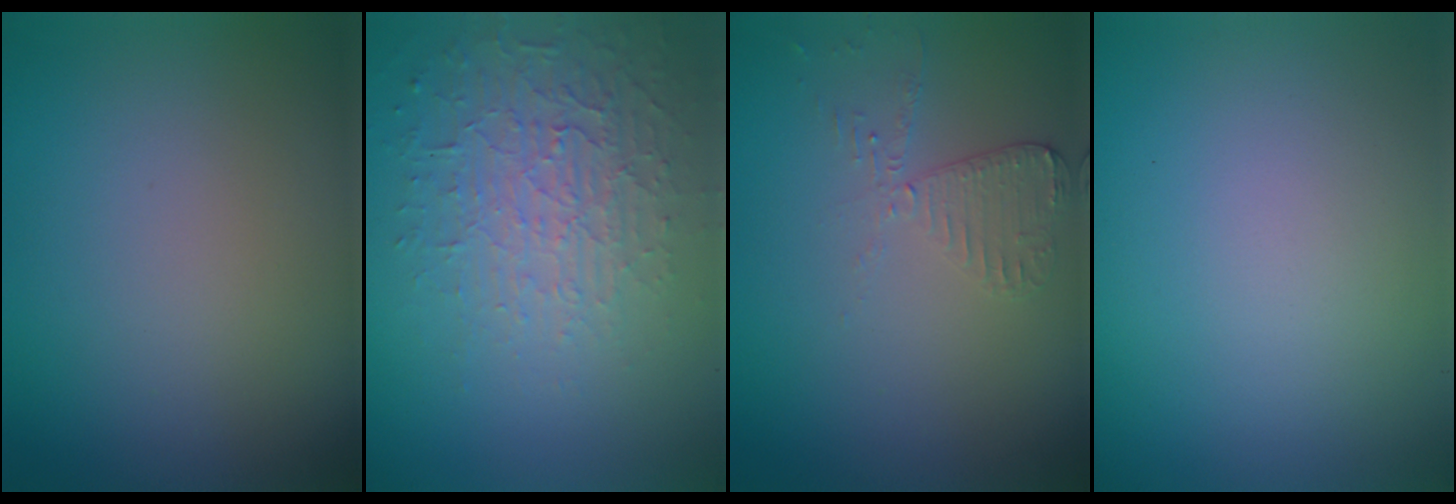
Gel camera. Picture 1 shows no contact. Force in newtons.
{"total": 3.7, "press": 3.2, "slide": 1.7}
{"total": 2.4, "press": 2.4, "slide": 0.2}
{"total": 0.0}